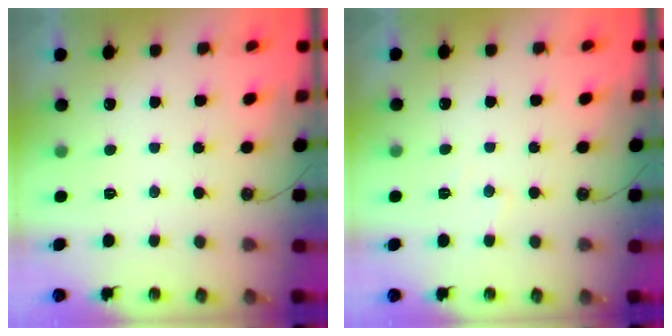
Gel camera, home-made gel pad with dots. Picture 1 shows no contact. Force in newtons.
{"total": 4.0, "press": 3.9, "slide": 0.6}